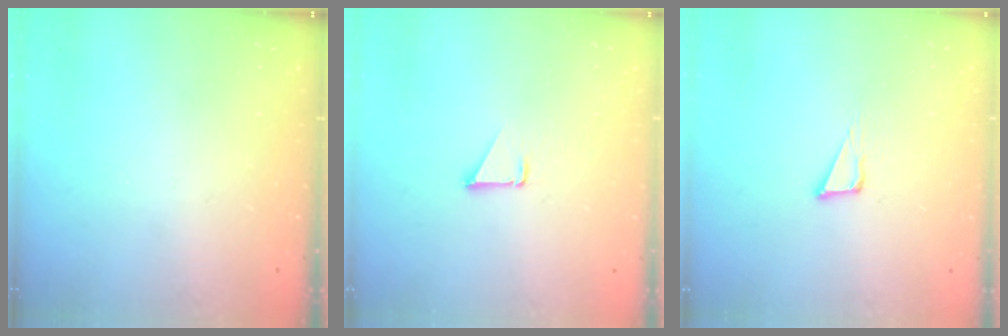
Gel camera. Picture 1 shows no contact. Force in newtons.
{"total": 1.3, "press": 1.3, "slide": 0.1}
{"total": 3.8, "press": 3.7, "slide": 0.9}